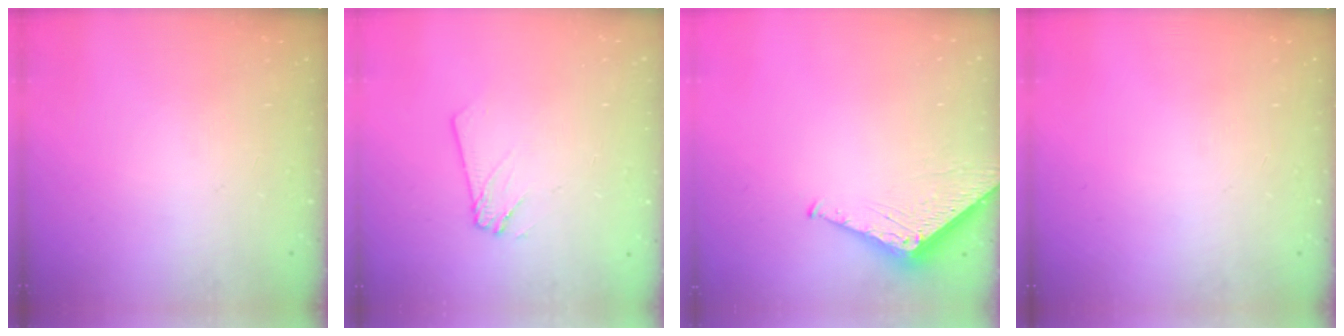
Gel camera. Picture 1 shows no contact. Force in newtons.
{"total": 2.4, "press": 2.4, "slide": 0.2}
{"total": 3.8, "press": 3.7, "slide": 0.5}
{"total": 0.0}